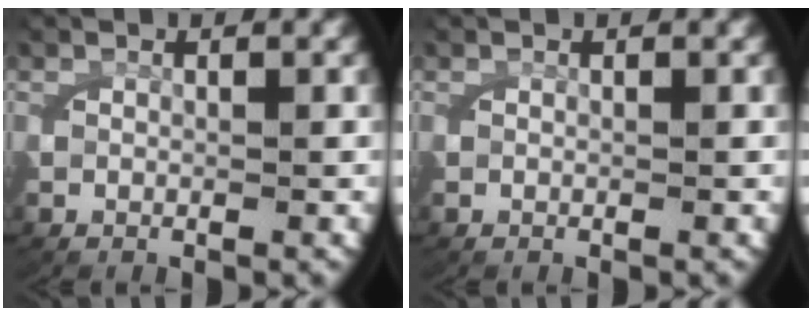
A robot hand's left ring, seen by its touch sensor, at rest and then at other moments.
{"total": 0.0}